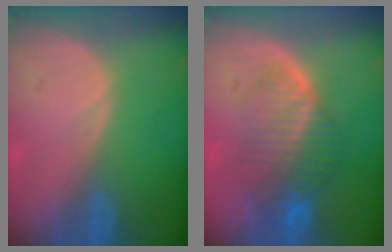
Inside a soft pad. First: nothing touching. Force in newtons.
{"total": 8.2, "press": 7.2, "slide": 3.8}